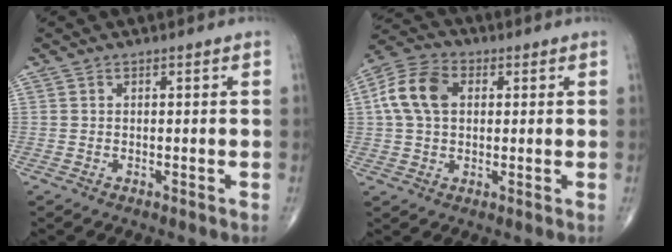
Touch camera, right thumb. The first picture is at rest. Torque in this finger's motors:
{"motor_torque": [0.14, 0.37, 0.11, -0.07, 0.11]}